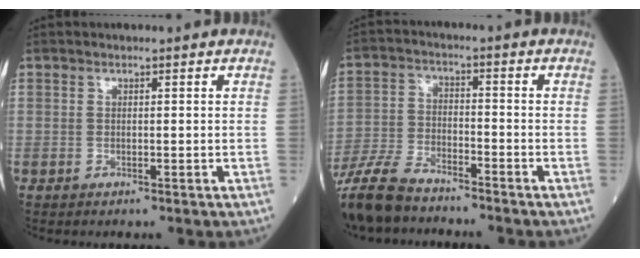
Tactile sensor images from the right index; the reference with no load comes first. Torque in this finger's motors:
{"motor_torque": [0.71, -0.72, 0.58, 0.17]}